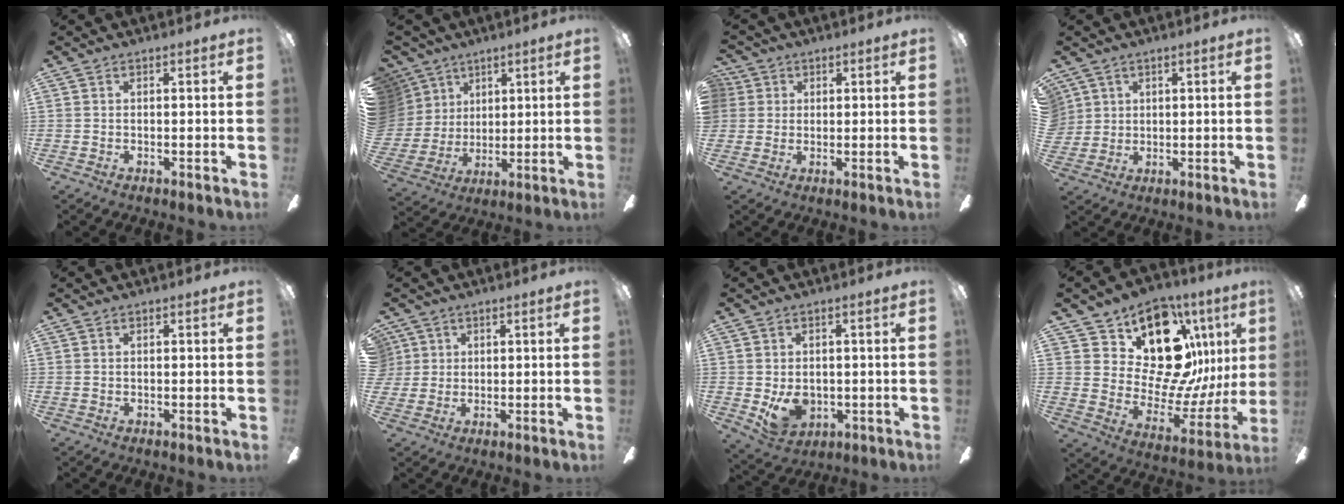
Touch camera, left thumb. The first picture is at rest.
{"total": 10.5, "force": [5.2, 8.9, 1.7], "torque": [-0.064, -0.027, 0.111]}
{"total": 3.6, "force": [1.2, 3.4, 0.2], "torque": [0.000, 0.006, 0.020]}
{"total": 3.6, "force": [1.9, 3.1, 0.0], "torque": [-0.014, 0.007, 0.036]}
{"total": 0.0}
{"total": 3.6, "force": [1.3, 3.3, 0.2], "torque": [-0.010, 0.005, 0.023]}
{"total": 8.0, "force": [-1.2, 6.2, 4.9], "torque": [-0.069, 0.002, -0.017]}
{"total": 20.0, "force": [11.6, 10.4, 12.5], "torque": [-0.215, -0.094, 0.209]}